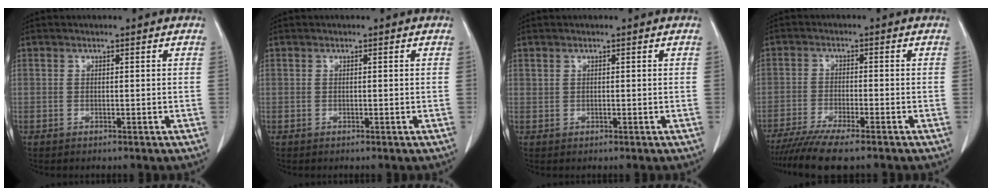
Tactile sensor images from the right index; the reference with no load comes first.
{"total": 0.0}
{"total": 0.0}
{"total": 8.3, "force": [-6.8, 0.3, 4.8], "torque": [-0.073, -0.020, -0.112]}